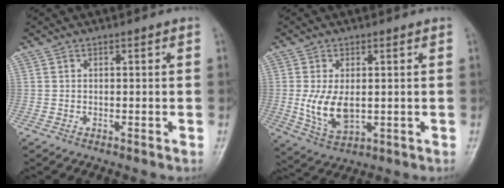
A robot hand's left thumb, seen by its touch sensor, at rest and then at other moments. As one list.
[{"total": 7.6, "force": [-0.2, 4.3, 6.3], "torque": [-0.114, -0.018, 0.007]}]